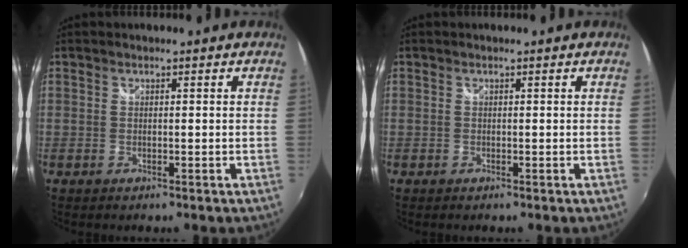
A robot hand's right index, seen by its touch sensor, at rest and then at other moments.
{"total": 0.0}